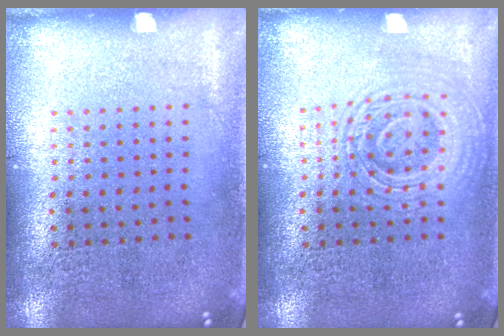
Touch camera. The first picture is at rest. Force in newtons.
{"total": 3.0, "press": 2.9, "slide": 0.5}